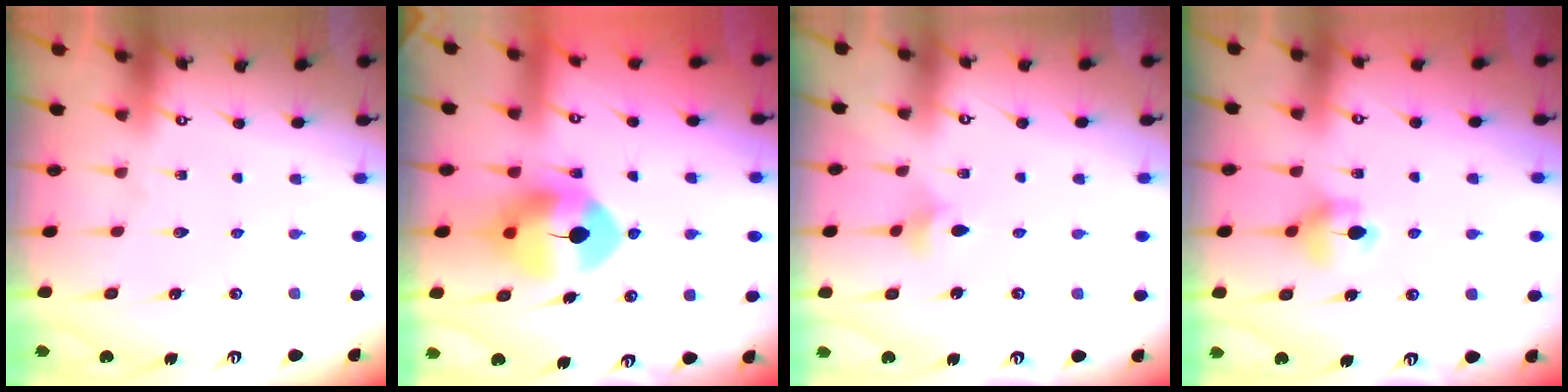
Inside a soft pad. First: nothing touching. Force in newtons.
{"total": 9.4, "press": 9.2, "slide": 1.6}
{"total": 3.9, "press": 3.8, "slide": 0.8}
{"total": 5.7, "press": 5.7, "slide": 0.8}